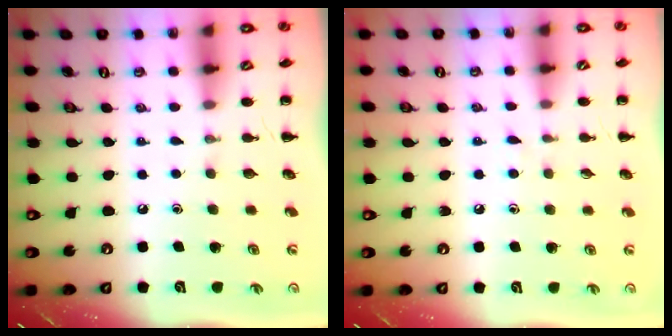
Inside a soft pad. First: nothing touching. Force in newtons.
{"total": 3.9, "press": 3.5, "slide": 1.8}